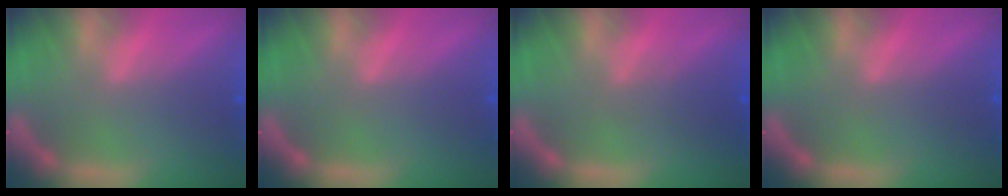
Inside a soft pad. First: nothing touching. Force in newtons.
{"total": 0.0}
{"total": 2.5}
{"total": 0.0}